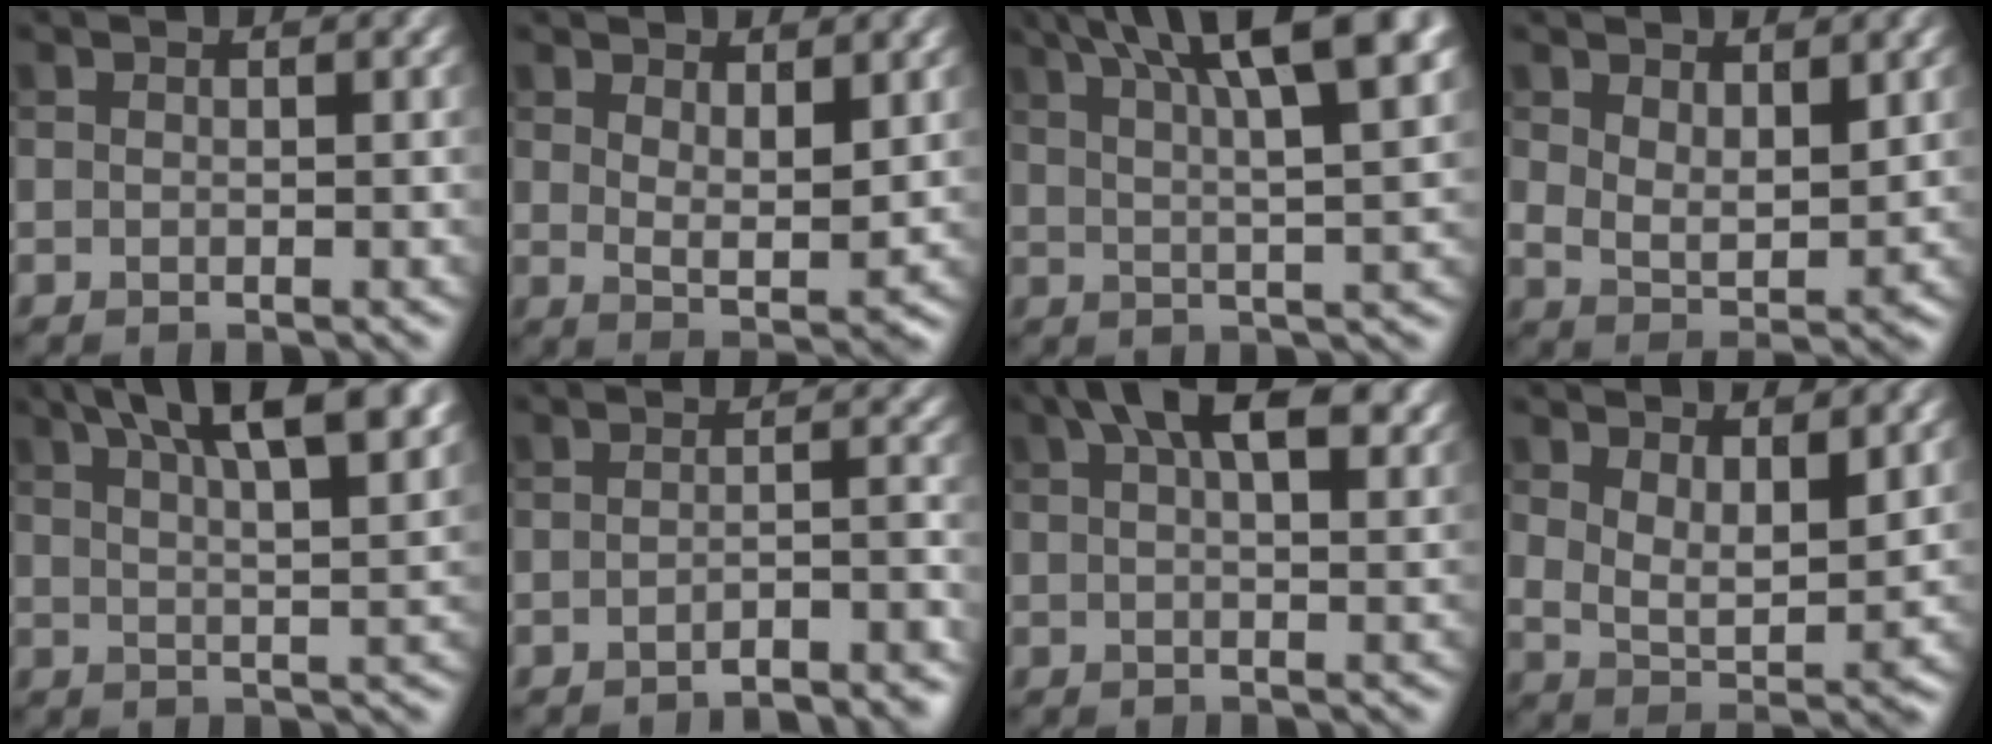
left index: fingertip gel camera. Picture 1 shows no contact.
{"total": 3.1, "force": [1.6, 1.0, 2.5], "torque": [-0.044, -0.012, 0.032]}
{"total": 12.5, "force": [6.9, 3.3, 9.9], "torque": [-0.116, 0.031, 0.086]}
{"total": 3.7, "force": [1.7, 1.9, 2.8], "torque": [-0.054, -0.009, 0.034]}
{"total": 11.7, "force": [6.7, 3.9, 8.8], "torque": [-0.104, 0.041, 0.075]}
{"total": 3.2, "force": [-2.8, 0.5, 1.4], "torque": [-0.012, 0.006, -0.042]}
{"total": 8.5, "force": [4.3, 3.4, 6.5], "torque": [-0.090, 0.020, 0.061]}
{"total": 4.6, "force": [2.3, 2.0, 3.5], "torque": [-0.065, -0.013, 0.045]}